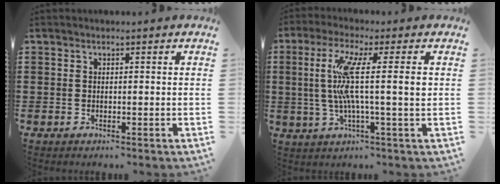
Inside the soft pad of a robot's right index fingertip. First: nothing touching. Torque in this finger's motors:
{"motor_torque": [1.34, 0.60, 0.57, 0.21]}